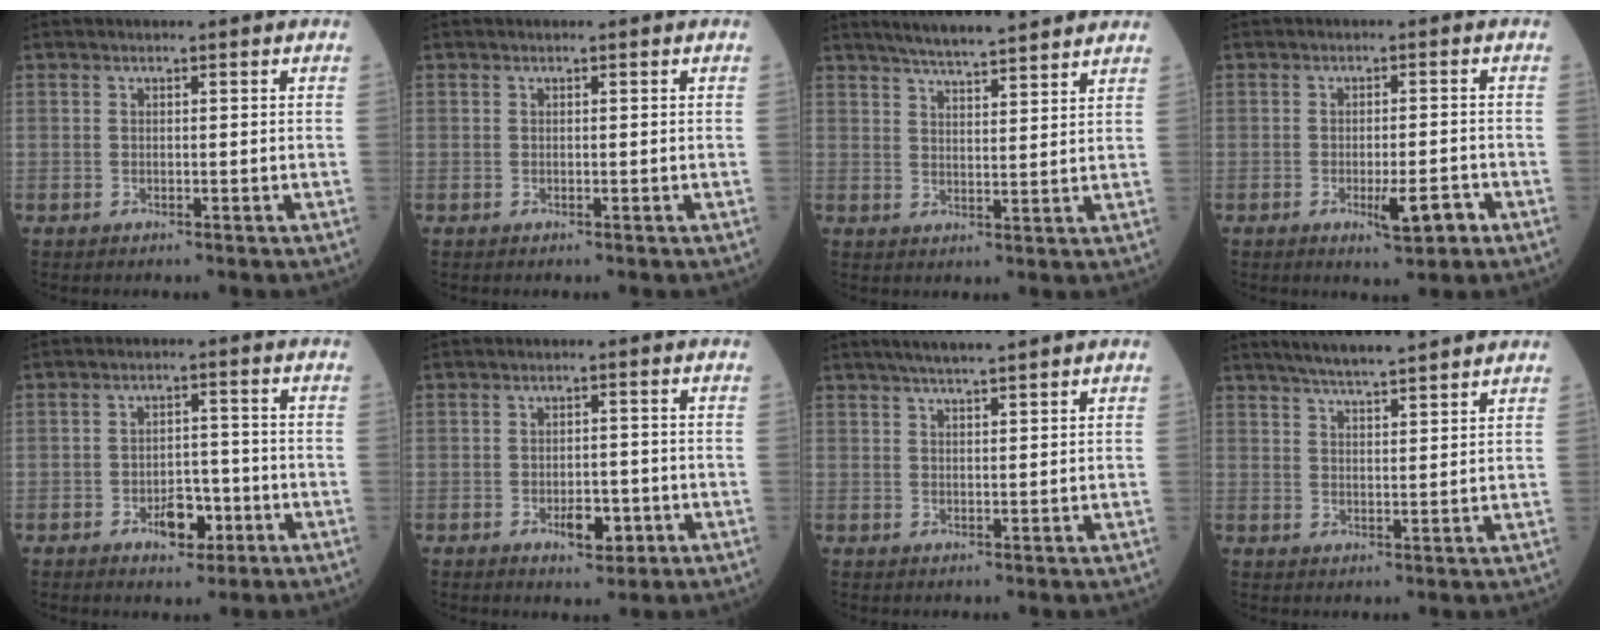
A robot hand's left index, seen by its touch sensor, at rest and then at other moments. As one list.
[{"total": 0.0}, {"total": 11.3, "force": [10.0, 0.9, 5.1], "torque": [-0.080, 0.020, 0.139]}, {"total": 4.6, "force": [-2.2, 1.0, 3.9], "torque": [-0.058, -0.001, -0.029]}, {"total": 5.1, "force": [-2.5, 2.7, 3.5], "torque": [-0.051, 0.008, -0.037]}, {"total": 4.2, "force": [-1.8, 2.0, 3.2], "torque": [-0.046, 0.002, -0.020]}, {"total": 5.1, "force": [4.1, -0.3, 2.9], "torque": [-0.050, 0.018, 0.073]}, {"total": 9.9, "force": [8.7, 0.4, 4.7], "torque": [-0.074, 0.021, 0.124]}]